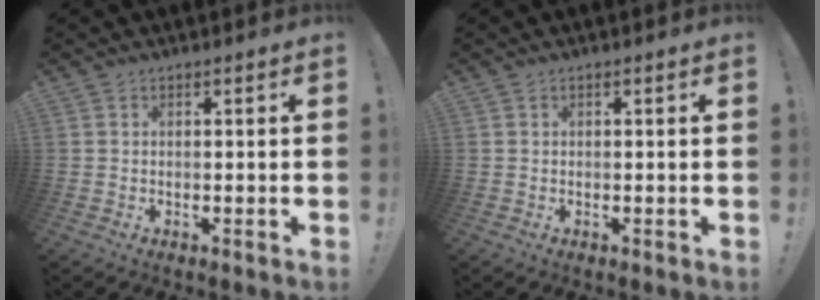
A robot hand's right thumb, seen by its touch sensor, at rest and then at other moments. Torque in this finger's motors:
{"motor_torque": [0.01, 0.00, 0.10, -0.08, 0.06]}